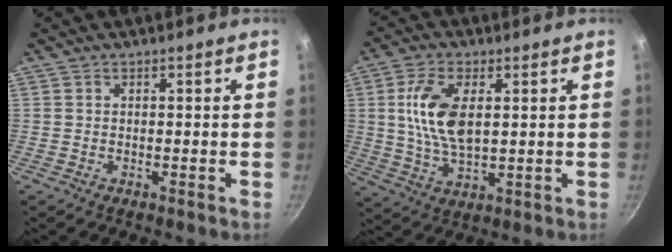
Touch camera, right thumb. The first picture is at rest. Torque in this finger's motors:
{"motor_torque": [0.42, 0.50, 1.22, 0.34, 0.40]}